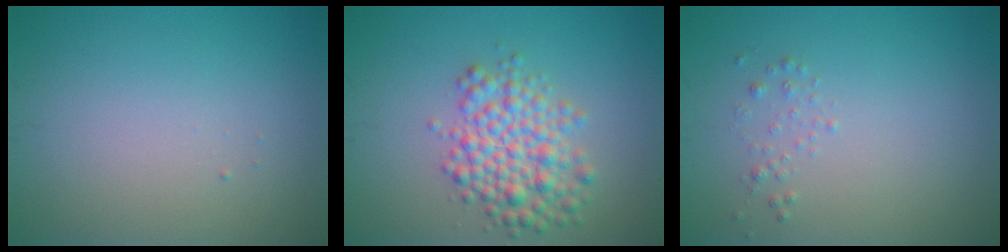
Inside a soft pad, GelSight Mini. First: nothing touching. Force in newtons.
{"total": 4.9, "press": 4.9, "slide": 0.1}
{"total": 0.7, "press": 0.7, "slide": 0.0}